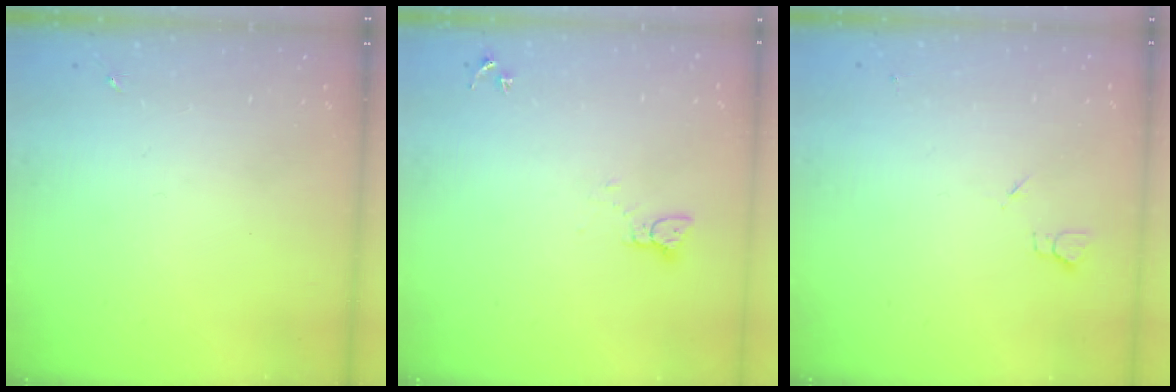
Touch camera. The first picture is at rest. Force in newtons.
{"total": 2.1, "press": 2.1, "slide": 0.2}
{"total": 2.7, "press": 2.6, "slide": 0.3}